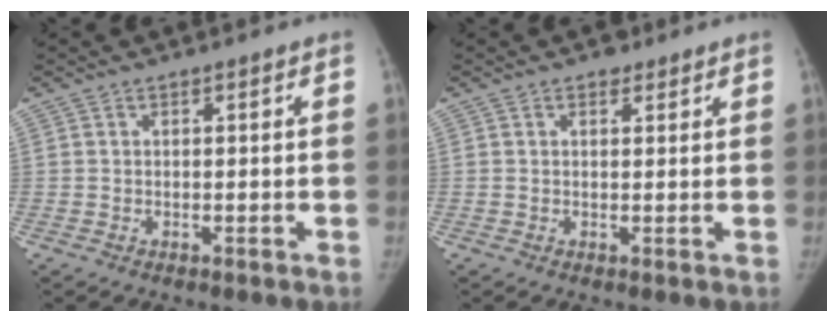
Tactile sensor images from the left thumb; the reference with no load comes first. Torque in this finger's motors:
{"motor_torque": [0.19, 0.02, 0.41, -0.58, 0.05]}